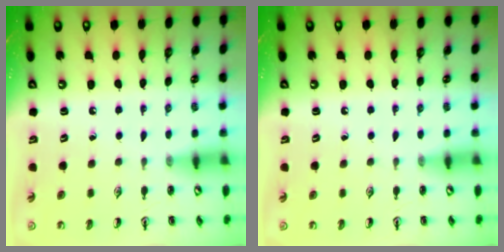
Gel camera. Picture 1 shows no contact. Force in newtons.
{"total": 0.0}